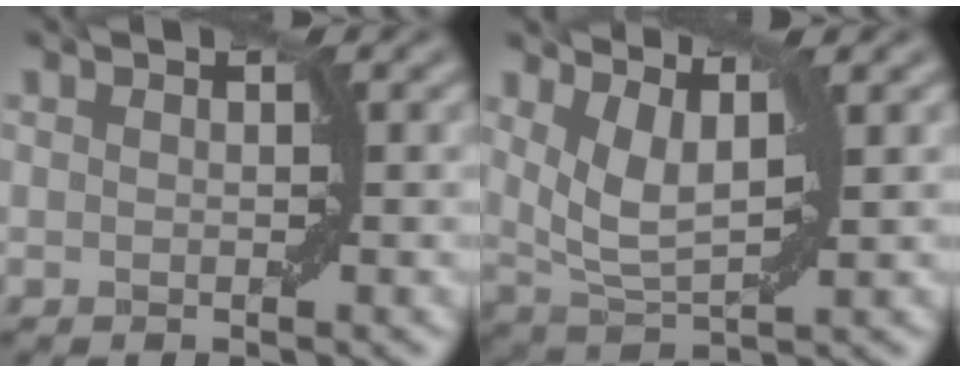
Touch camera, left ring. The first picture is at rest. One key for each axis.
{"total": 3.9, "fx": 2.2, "fy": 1.4, "fz": 3.0, "tx": -0.065, "ty": -0.006, "tz": 0.047}